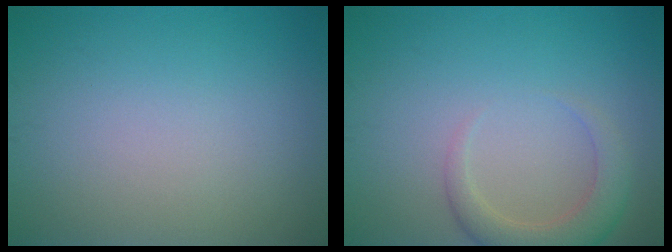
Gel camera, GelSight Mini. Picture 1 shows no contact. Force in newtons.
{"total": 3.4, "press": 3.4, "slide": 0.3}